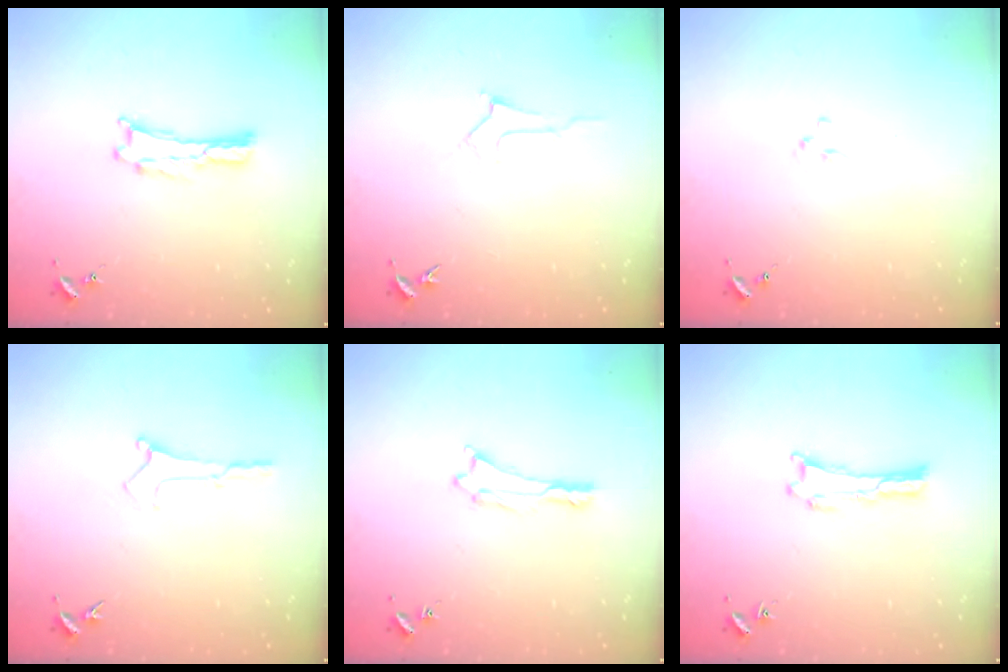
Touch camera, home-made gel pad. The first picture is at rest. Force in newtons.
{"total": 1.9, "press": 1.9, "slide": 0.2}
{"total": 1.8, "press": 1.8, "slide": 0.3}
{"total": 0.0}
{"total": 0.6, "press": 0.6, "slide": 0.1}
{"total": 0.0}